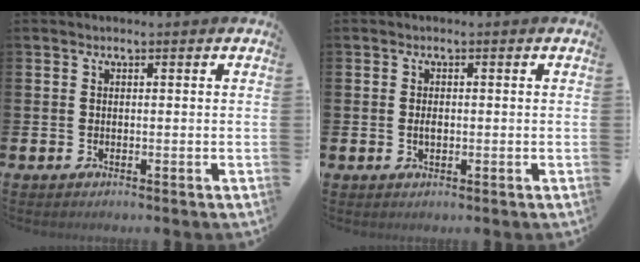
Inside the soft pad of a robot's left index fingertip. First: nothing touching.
{"total": 1.1, "force": [-0.1, 0.6, 0.9], "torque": [-0.016, 0.003, -0.004]}